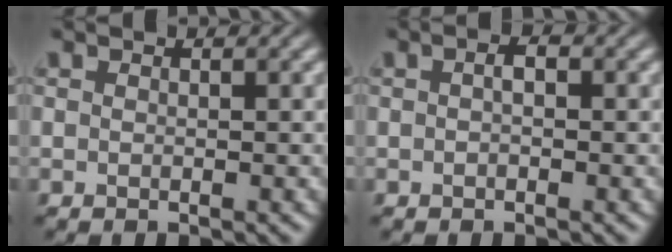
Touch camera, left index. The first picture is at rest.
{"total": 1.1, "force": [0.0, 0.5, 1.0], "torque": [-0.020, 0.002, -0.001]}